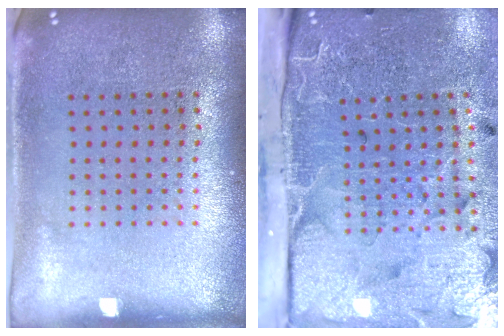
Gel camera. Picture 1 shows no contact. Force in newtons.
{"total": 4.9, "press": 3.9, "slide": 3.0}